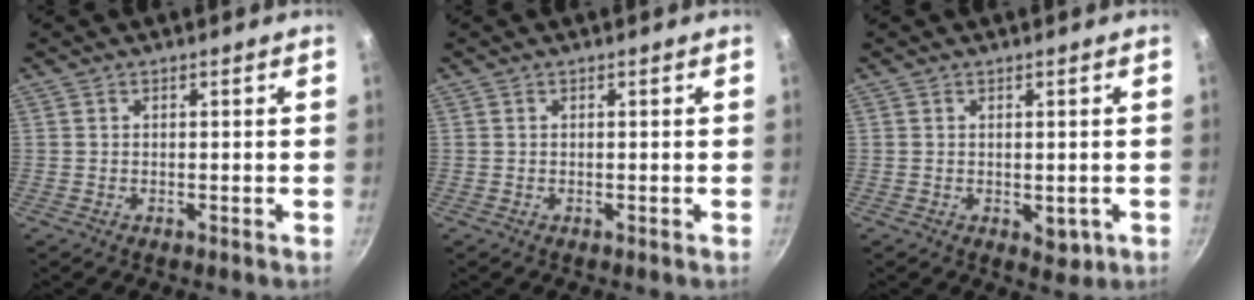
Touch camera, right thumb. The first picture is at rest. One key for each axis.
{"total": 0.0}
{"total": 3.2, "fx": -0.6, "fy": 1.9, "fz": 2.5, "tx": -0.024, "ty": -0.003, "tz": -0.004}